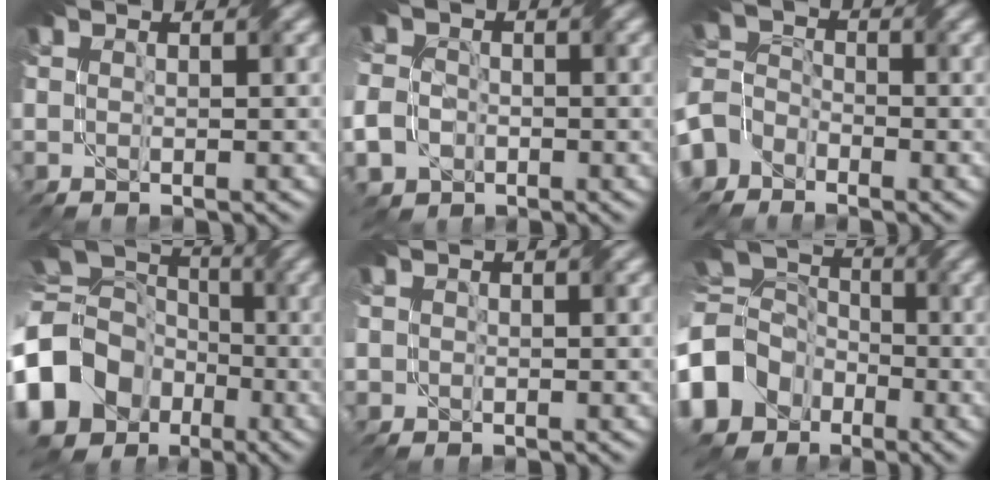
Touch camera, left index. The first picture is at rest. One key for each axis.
{"total": 5.3, "fx": -1.9, "fy": 4.4, "fz": 2.3, "tx": -0.053, "ty": -0.014, "tz": -0.037}
{"total": 4.4, "fx": -3.2, "fy": 3.0, "fz": 0.7, "tx": -0.003, "ty": 0.006, "tz": -0.068}
{"total": 17.7, "fx": -5.2, "fy": 14.9, "fz": 8.1, "tx": -0.193, "ty": -0.023, "tz": -0.120}
{"total": 0.8, "fx": 0.1, "fy": 0.8, "fz": 0.0, "tx": 0.003, "ty": -0.003, "tz": 0.000}
{"total": 11.8, "fx": -4.0, "fy": 9.9, "fz": 5.1, "tx": -0.150, "ty": -0.010, "tz": -0.091}